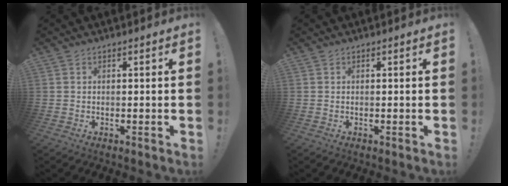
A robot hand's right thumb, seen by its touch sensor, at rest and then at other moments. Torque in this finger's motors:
{"motor_torque": [-0.02, 0.05, 0.09, -0.17, -0.03]}